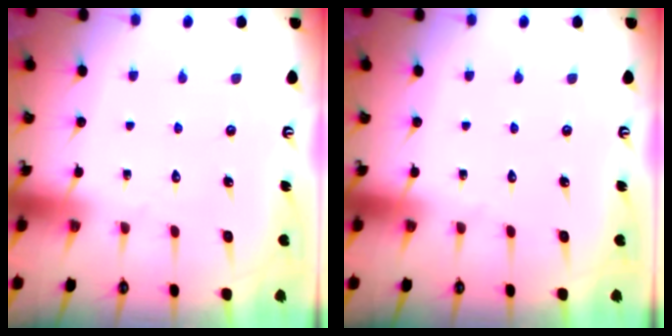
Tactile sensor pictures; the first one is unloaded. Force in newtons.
{"total": 0.0}